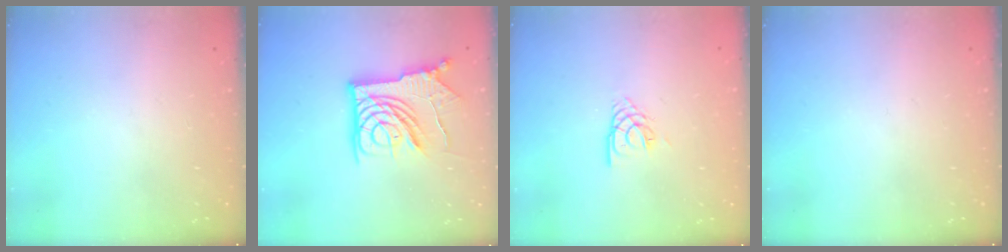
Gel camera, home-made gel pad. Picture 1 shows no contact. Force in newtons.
{"total": 15.6, "press": 15.5, "slide": 1.5}
{"total": 3.7, "press": 3.7, "slide": 0.3}
{"total": 0.0}